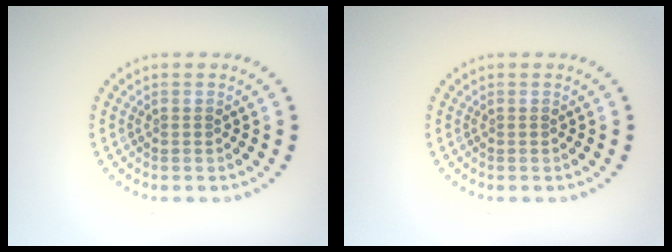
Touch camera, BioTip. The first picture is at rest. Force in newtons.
{"total": 0.0}